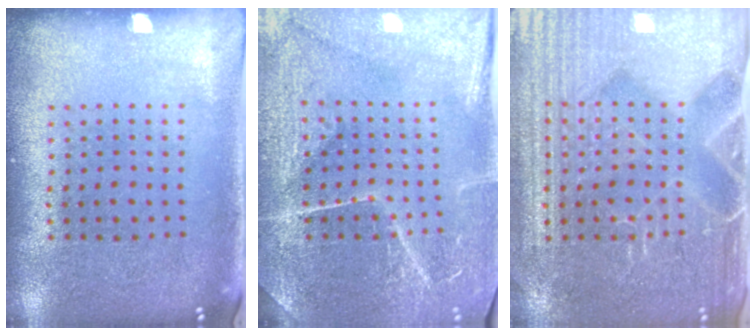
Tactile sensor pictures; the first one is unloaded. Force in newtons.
{"total": 4.1, "press": 3.9, "slide": 1.3}
{"total": 4.7, "press": 4.5, "slide": 1.5}